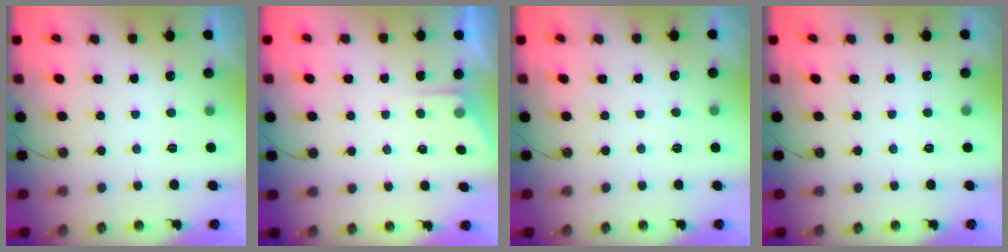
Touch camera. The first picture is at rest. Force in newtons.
{"total": 4.3, "press": 4.3, "slide": 0.4}
{"total": 2.8, "press": 2.7, "slide": 0.5}
{"total": 2.4, "press": 2.3, "slide": 0.4}